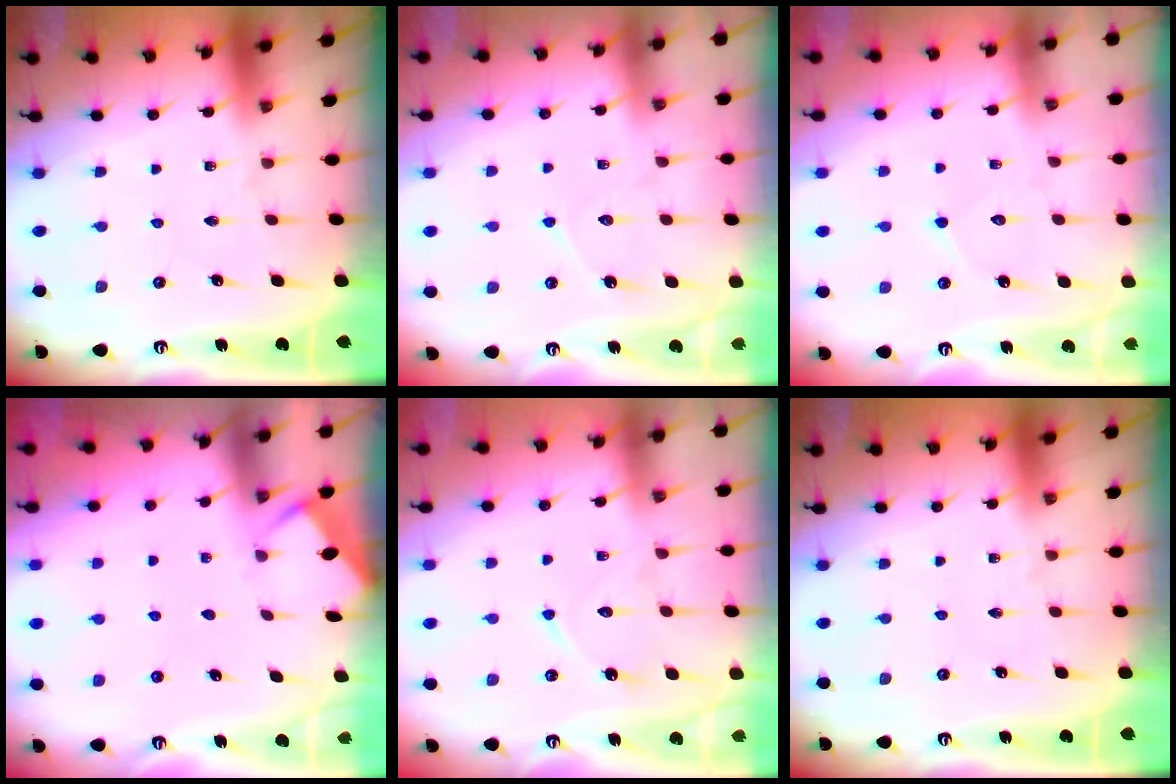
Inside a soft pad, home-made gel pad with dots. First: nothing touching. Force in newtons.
{"total": 7.3, "press": 7.3, "slide": 0.5}
{"total": 4.6, "press": 4.5, "slide": 0.3}
{"total": 2.5, "press": 2.5, "slide": 0.4}
{"total": 8.7, "press": 8.7, "slide": 0.7}
{"total": 0.0}